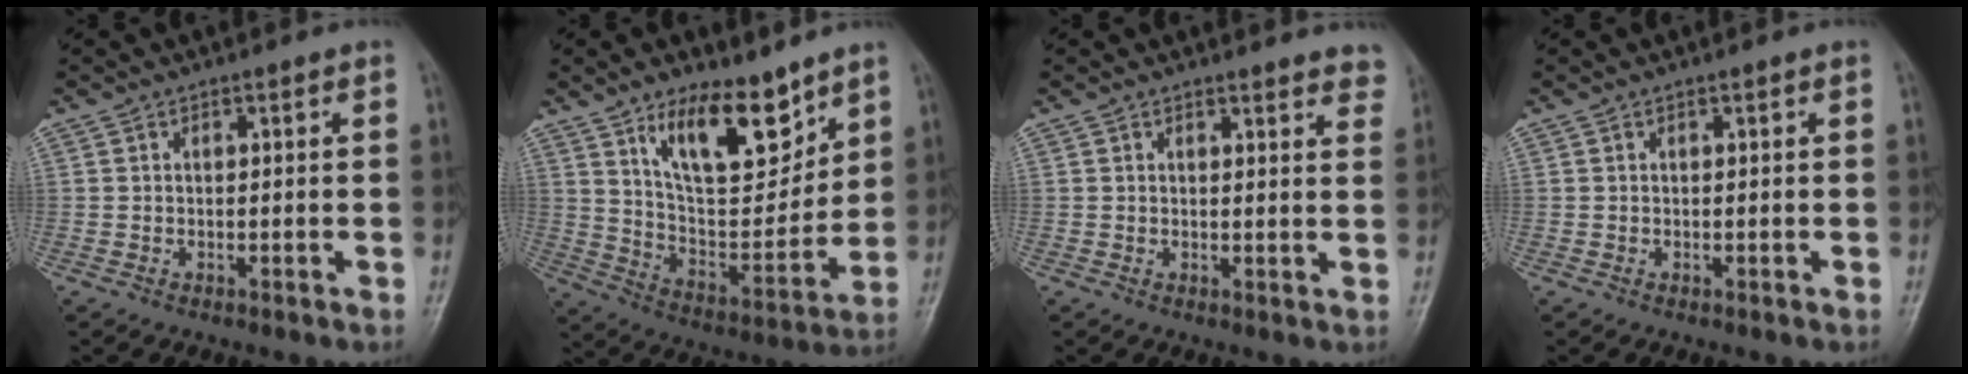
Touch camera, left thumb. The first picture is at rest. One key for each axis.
{"total": 16.0, "fx": 10.1, "fy": 6.7, "fz": 10.4, "tx": -0.126, "ty": -0.072, "tz": 0.188}
{"total": 5.6, "fx": 5.2, "fy": 1.5, "fz": 1.4, "tx": 0.010, "ty": -0.025, "tz": 0.042}
{"total": 0.0}